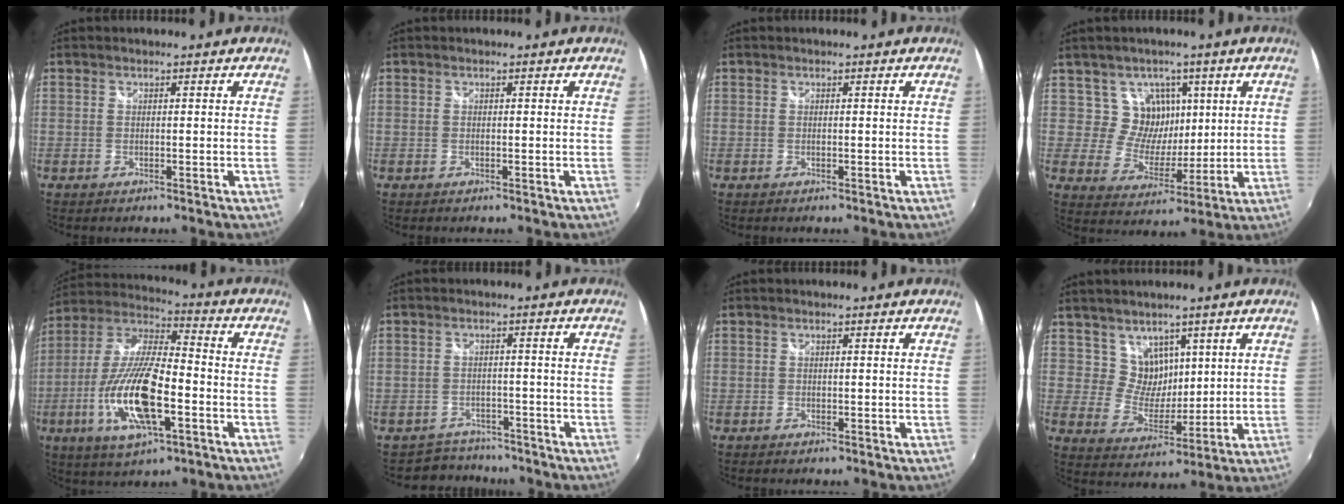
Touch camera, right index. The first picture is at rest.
{"total": 0.0}
{"total": 0.0}
{"total": 8.3, "force": [3.2, 7.4, 1.9], "torque": [-0.030, -0.006, 0.058]}
{"total": 18.6, "force": [-6.0, 6.0, 16.5], "torque": [-0.339, -0.020, -0.115]}
{"total": 5.0, "force": [-4.1, 2.9, -0.7], "torque": [0.002, 0.019, -0.066]}
{"total": 0.0}
{"total": 6.6, "force": [3.9, 5.1, 1.4], "torque": [-0.015, 0.002, 0.078]}